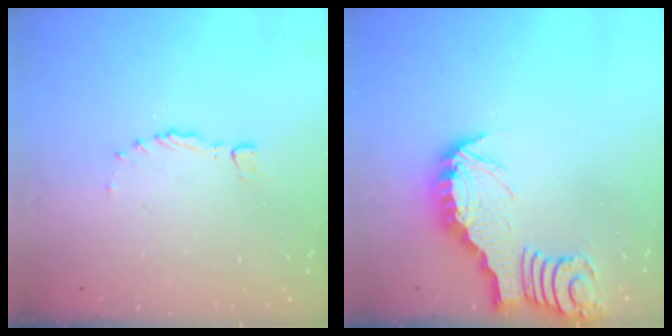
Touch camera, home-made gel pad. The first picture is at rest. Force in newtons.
{"total": 2.6, "press": 2.6, "slide": 0.2}